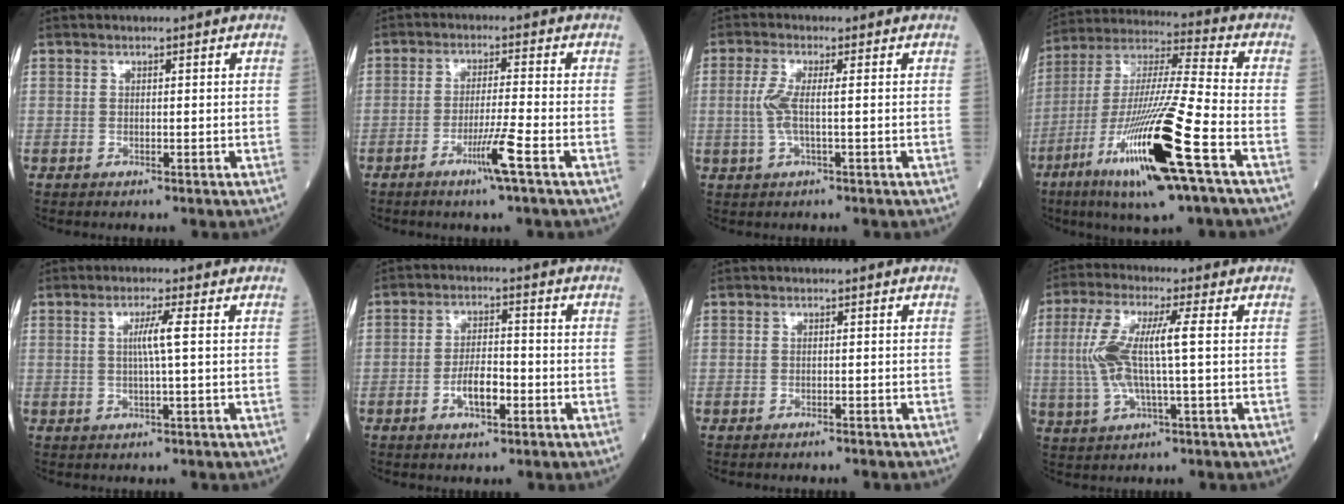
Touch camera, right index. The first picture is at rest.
{"total": 5.4, "force": [-2.8, -0.9, 4.5], "torque": [-0.086, -0.011, -0.055]}
{"total": 4.0, "force": [0.0, 0.6, 4.0], "torque": [-0.098, 0.001, -0.003]}
{"total": 20.6, "force": [-8.9, 0.6, 18.6], "torque": [-0.372, -0.033, -0.165]}
{"total": 3.3, "force": [0.4, -0.7, 3.2], "torque": [-0.062, -0.002, 0.006]}
{"total": 5.2, "force": [-2.0, 1.8, 4.4], "torque": [-0.084, 0.004, -0.036]}
{"total": 1.9, "force": [-1.8, 0.0, 0.5], "torque": [-0.011, -0.002, -0.021]}
{"total": 9.6, "force": [0.6, 1.3, 9.5], "torque": [-0.213, 0.015, 0.011]}